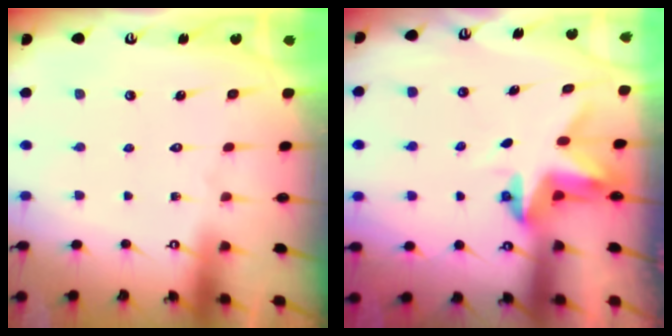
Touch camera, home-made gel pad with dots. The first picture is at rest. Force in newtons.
{"total": 3.2, "press": 3.2, "slide": 0.1}